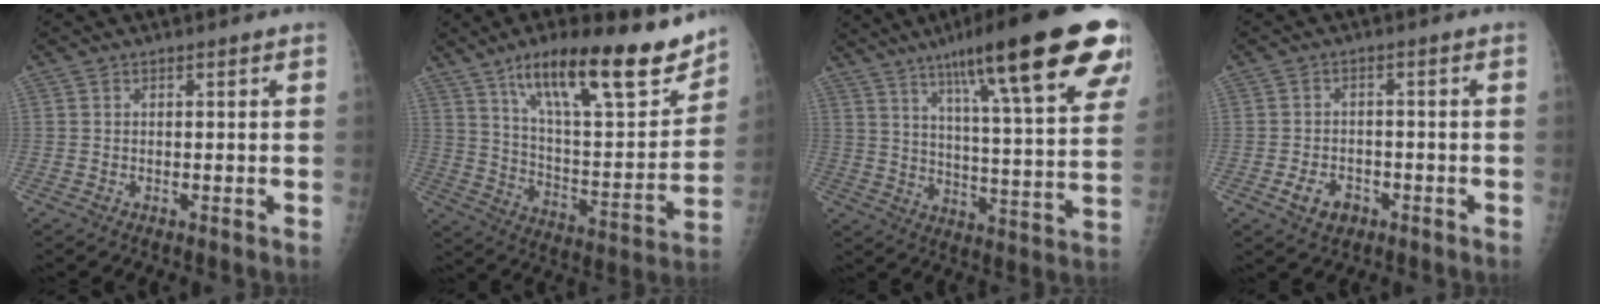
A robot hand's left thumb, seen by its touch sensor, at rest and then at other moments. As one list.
[{"total": 24.3, "force": [16.1, 6.8, 16.9], "torque": [-0.230, -0.063, 0.264]}, {"total": 28.1, "force": [16.3, 4.7, 22.4], "torque": [-0.310, -0.034, 0.237]}, {"total": 4.3, "force": [-2.0, 3.1, 2.2], "torque": [-0.031, 0.011, -0.028]}]